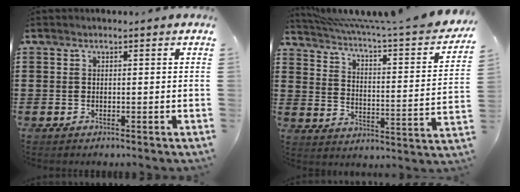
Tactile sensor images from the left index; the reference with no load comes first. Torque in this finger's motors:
{"motor_torque": [1.11, -0.72, 0.29, 0.15]}